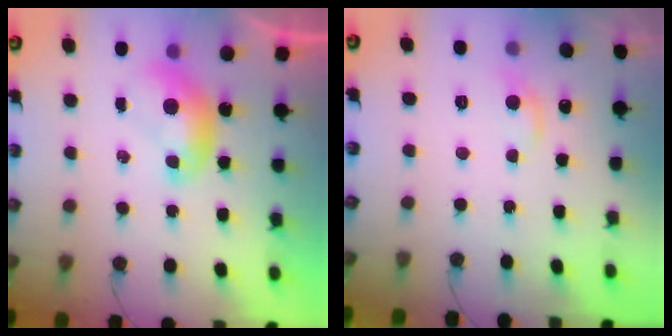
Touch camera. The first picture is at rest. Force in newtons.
{"total": 0.8, "press": 0.0, "slide": 0.8}